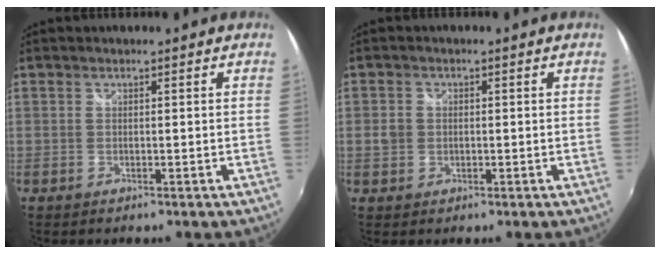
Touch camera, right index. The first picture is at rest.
{"total": 2.7, "force": [-0.4, 2.5, 1.1], "torque": [-0.020, 0.003, -0.010]}